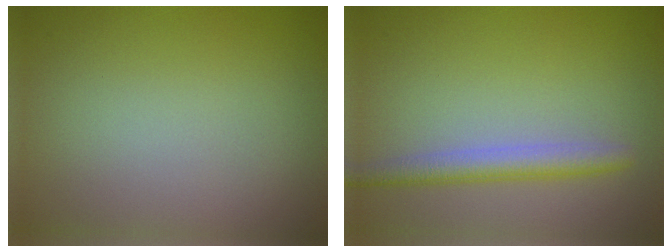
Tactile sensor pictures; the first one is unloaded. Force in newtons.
{"total": 2.7, "press": 2.7, "slide": 0.2}